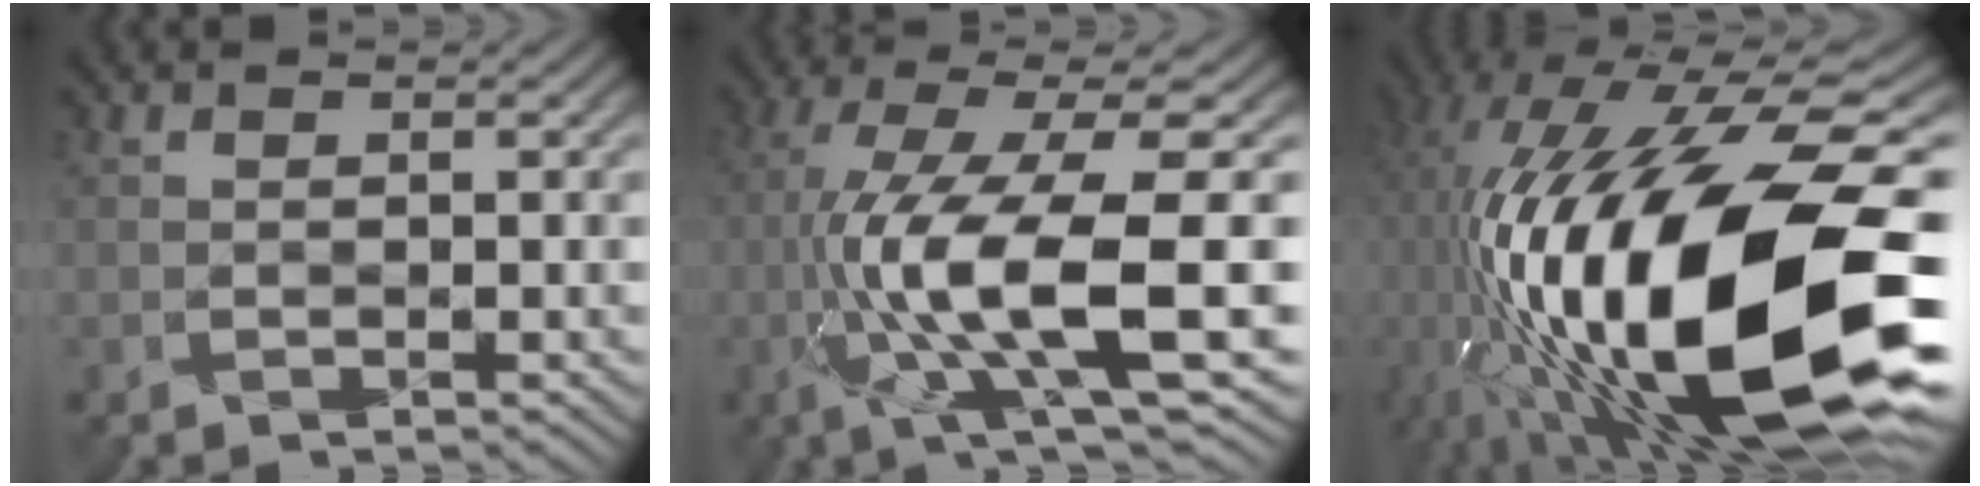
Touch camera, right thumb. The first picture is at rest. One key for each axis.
{"total": 13.7, "fx": -3.8, "fy": 3.0, "fz": 12.8, "tx": -0.221, "ty": 0.001, "tz": -0.053}
{"total": 21.5, "fx": -4.8, "fy": 8.6, "fz": 19.1, "tx": -0.367, "ty": -0.006, "tz": -0.093}